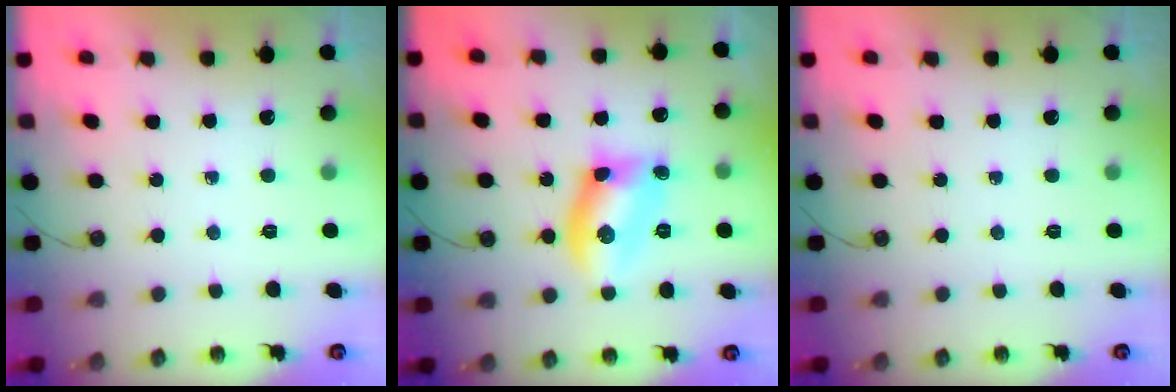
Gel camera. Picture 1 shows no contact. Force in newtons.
{"total": 10.6, "press": 10.6, "slide": 0.5}
{"total": 0.0}